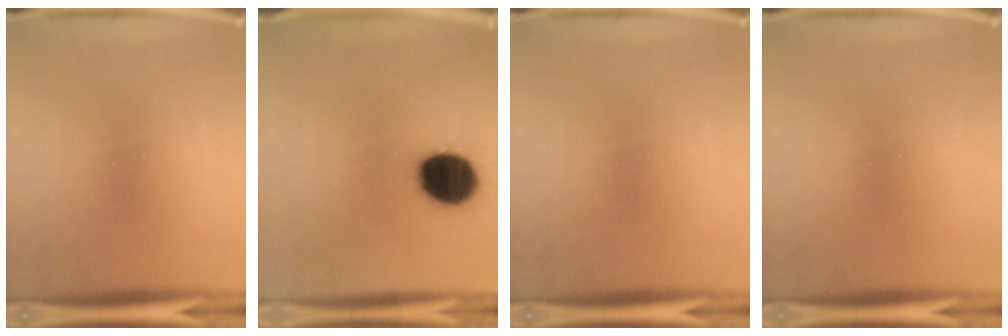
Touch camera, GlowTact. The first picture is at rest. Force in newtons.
{"total": 18.8}
{"total": 0.0}
{"total": 0.0}